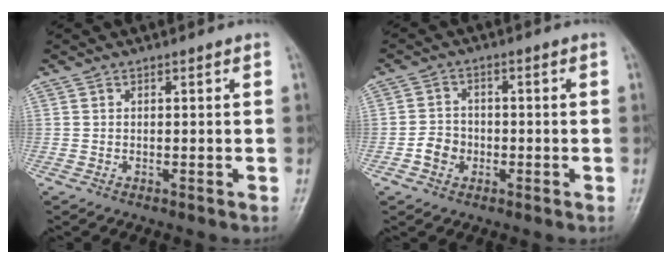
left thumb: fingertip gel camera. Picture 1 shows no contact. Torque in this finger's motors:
{"motor_torque": [-0.17, 0.18, -0.06, 0.00, 0.00]}